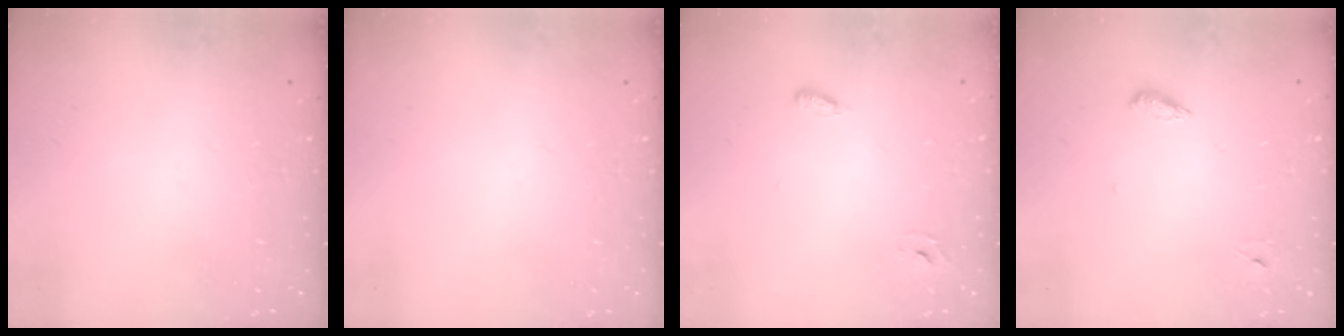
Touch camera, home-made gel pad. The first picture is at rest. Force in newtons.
{"total": 0.0}
{"total": 2.6, "press": 2.5, "slide": 0.6}
{"total": 4.6, "press": 4.4, "slide": 1.0}